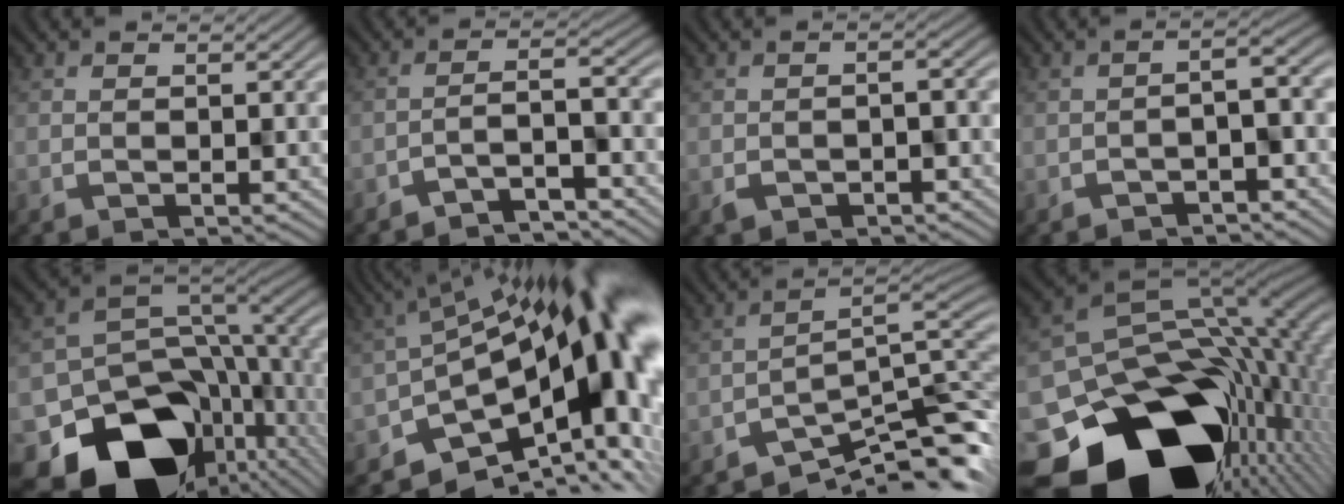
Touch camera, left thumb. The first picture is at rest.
{"total": 5.7, "force": [-4.9, 0.8, 2.9], "torque": [-0.032, 0.012, -0.082]}
{"total": 2.5, "force": [-1.4, 1.4, 1.5], "torque": [-0.024, -0.003, -0.019]}
{"total": 3.4, "force": [-2.4, 0.7, 2.4], "torque": [-0.034, 0.003, -0.039]}
{"total": 15.5, "force": [-6.8, 11.1, 8.5], "torque": [-0.159, -0.059, -0.092]}
{"total": 16.7, "force": [-3.2, 7.7, 14.5], "torque": [-0.184, -0.017, -0.052]}
{"total": 8.6, "force": [-5.7, 2.0, 6.1], "torque": [-0.084, -0.007, -0.095]}
{"total": 19.3, "force": [-7.0, 13.8, 11.5], "torque": [-0.238, -0.069, -0.088]}